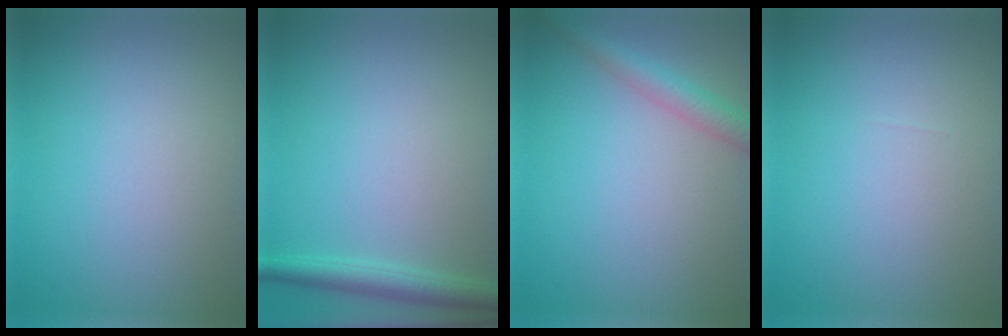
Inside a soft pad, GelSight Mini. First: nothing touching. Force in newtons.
{"total": 2.7, "press": 2.7, "slide": 0.1}
{"total": 2.8, "press": 2.8, "slide": 0.1}
{"total": 0.0}